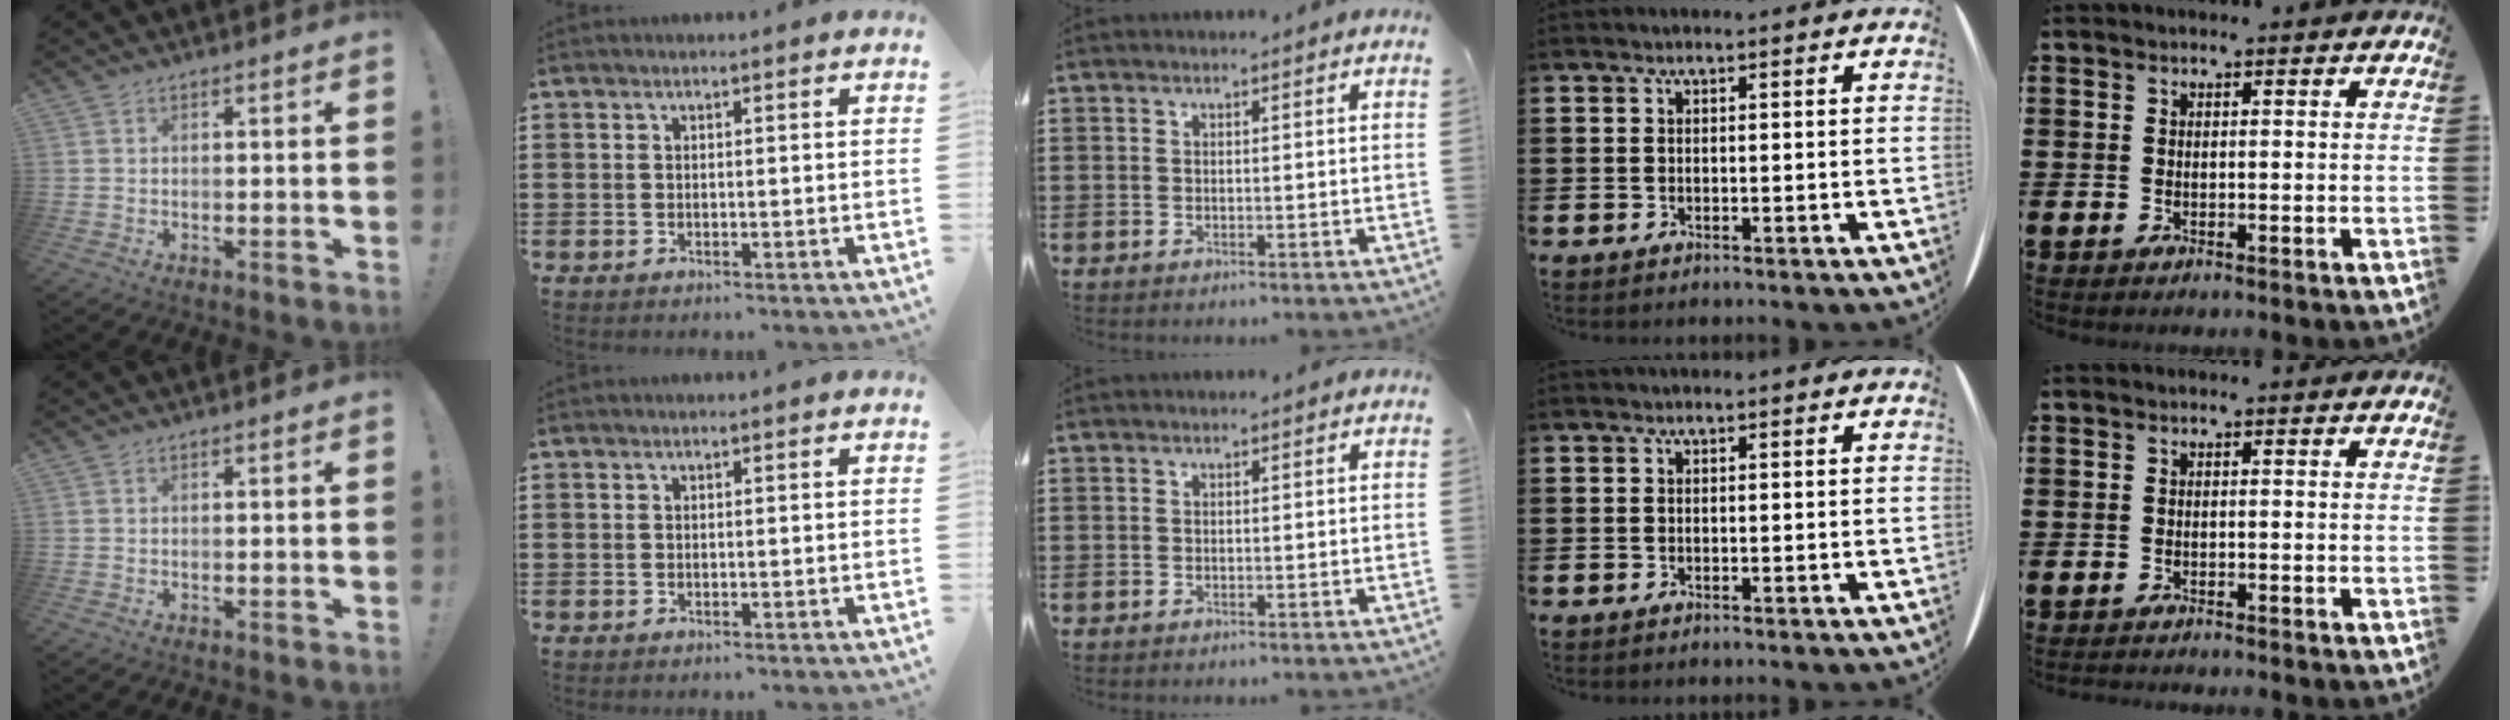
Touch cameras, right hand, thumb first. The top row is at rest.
{"little": {"total": 0.5, "force": [-0.5, 0.0, 0.0], "torque": [-0.001, -0.003, -0.011]}}